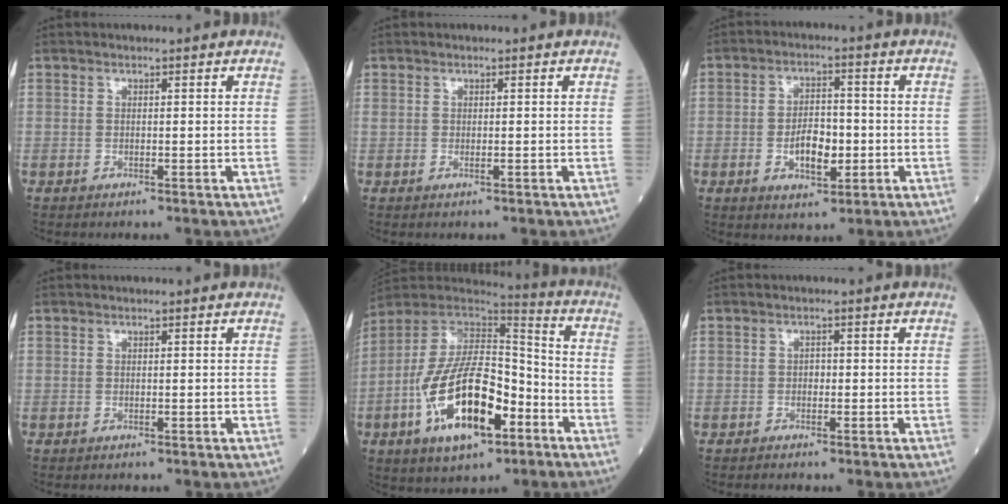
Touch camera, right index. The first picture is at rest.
{"total": 0.5, "force": [-0.1, 0.2, 0.5], "torque": [-0.012, -0.002, 0.000]}
{"total": 6.8, "force": [-1.5, 3.4, 5.7], "torque": [-0.101, 0.004, -0.021]}
{"total": 0.0}
{"total": 19.7, "force": [-7.5, 7.8, 16.5], "torque": [-0.320, 0.000, -0.127]}
{"total": 1.0, "force": [-0.5, 0.7, 0.5], "torque": [-0.004, 0.003, -0.010]}